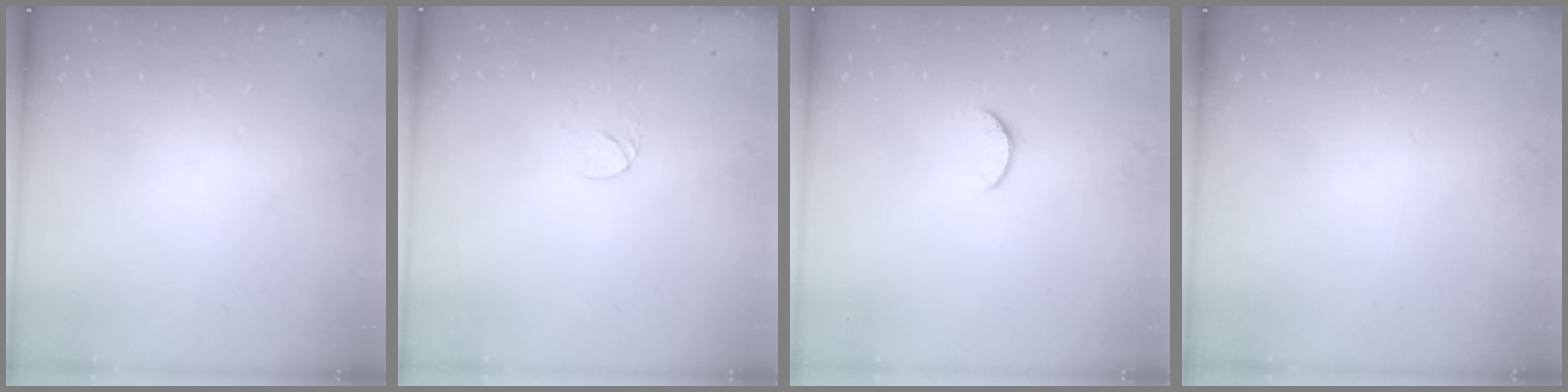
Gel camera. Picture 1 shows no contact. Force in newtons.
{"total": 5.1, "press": 5.1, "slide": 0.5}
{"total": 5.0, "press": 5.0, "slide": 0.4}
{"total": 0.0}